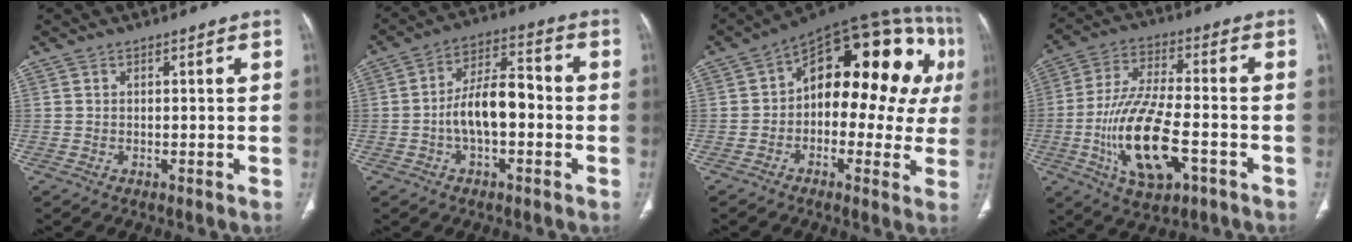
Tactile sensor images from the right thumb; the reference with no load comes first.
{"total": 10.7, "force": [-1.9, 5.3, 9.0], "torque": [-0.152, 0.040, -0.041]}
{"total": 24.0, "force": [3.1, 13.1, 19.9], "torque": [-0.217, 0.046, 0.031]}
{"total": 17.0, "force": [-5.3, 6.9, 14.6], "torque": [-0.287, 0.018, -0.087]}